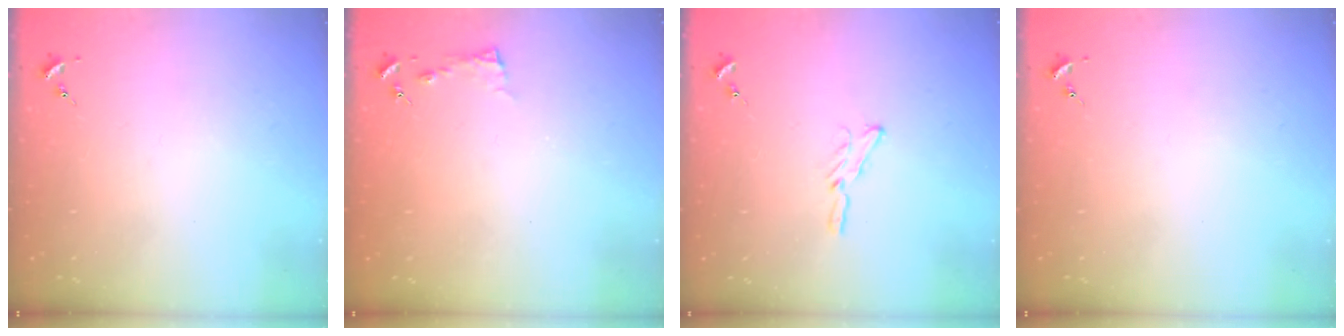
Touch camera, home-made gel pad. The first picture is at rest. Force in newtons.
{"total": 3.4, "press": 3.4, "slide": 0.4}
{"total": 4.4, "press": 4.4, "slide": 0.5}
{"total": 0.0}